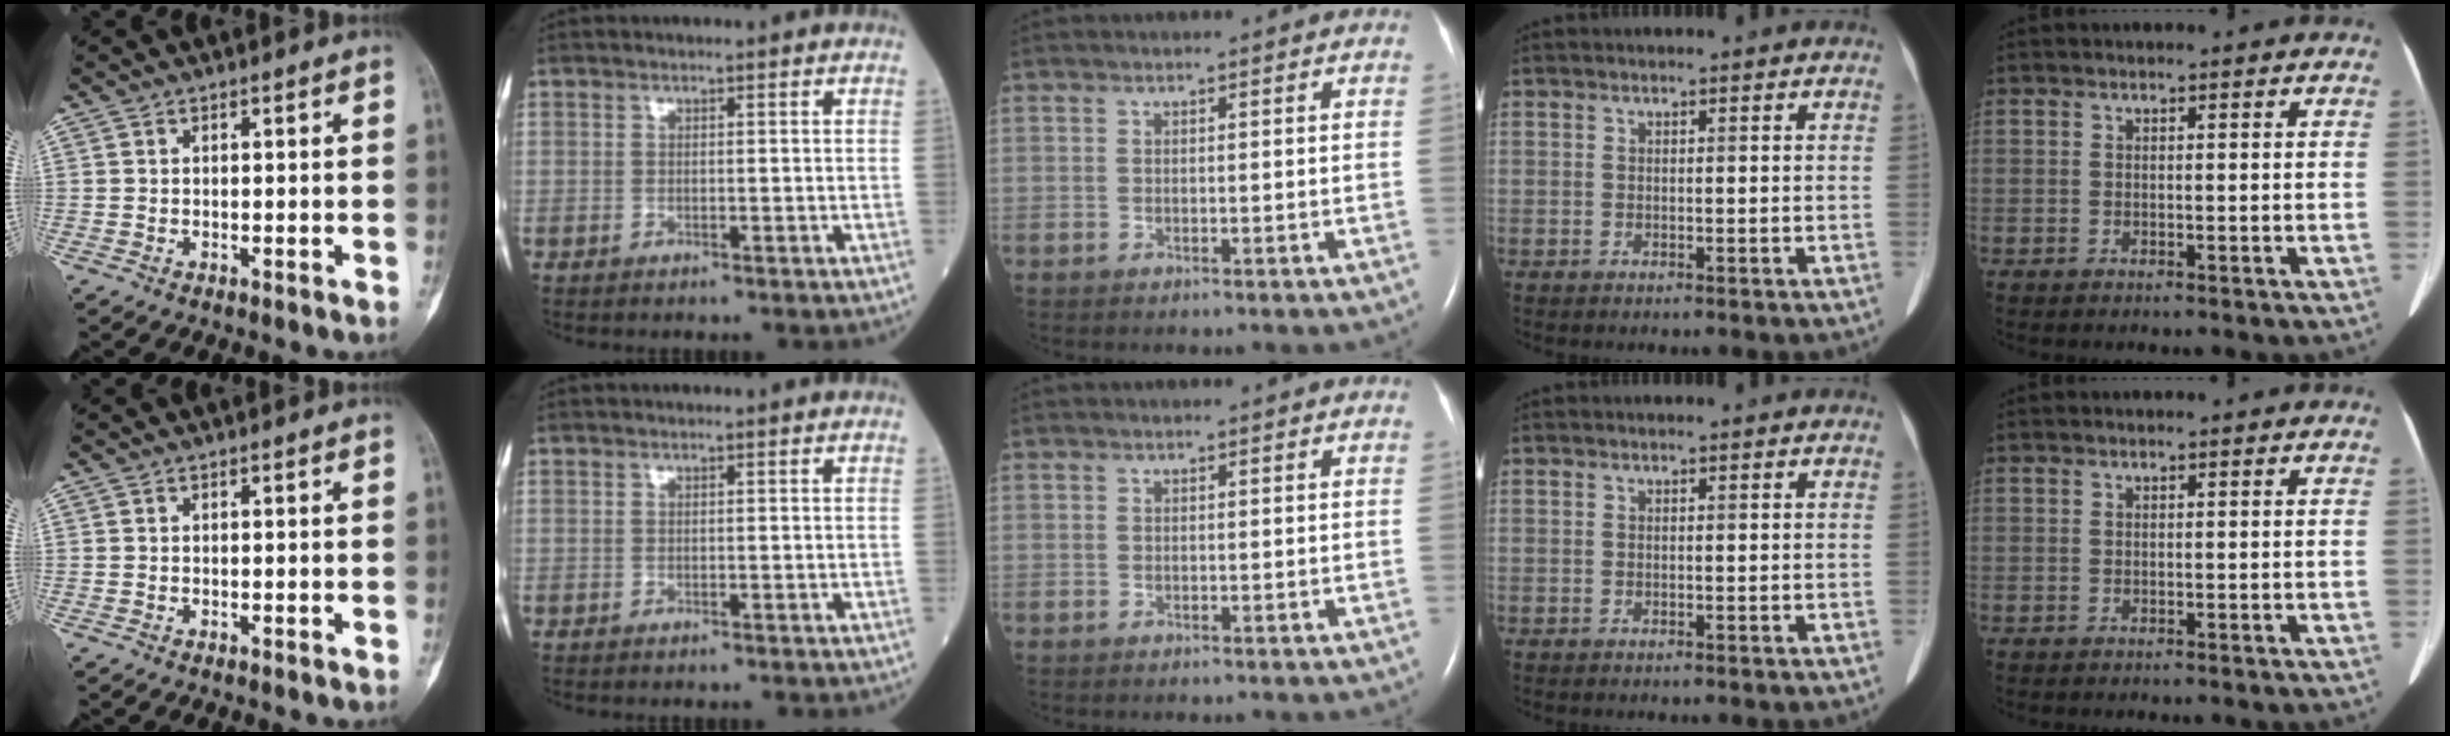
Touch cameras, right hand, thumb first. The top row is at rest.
{}